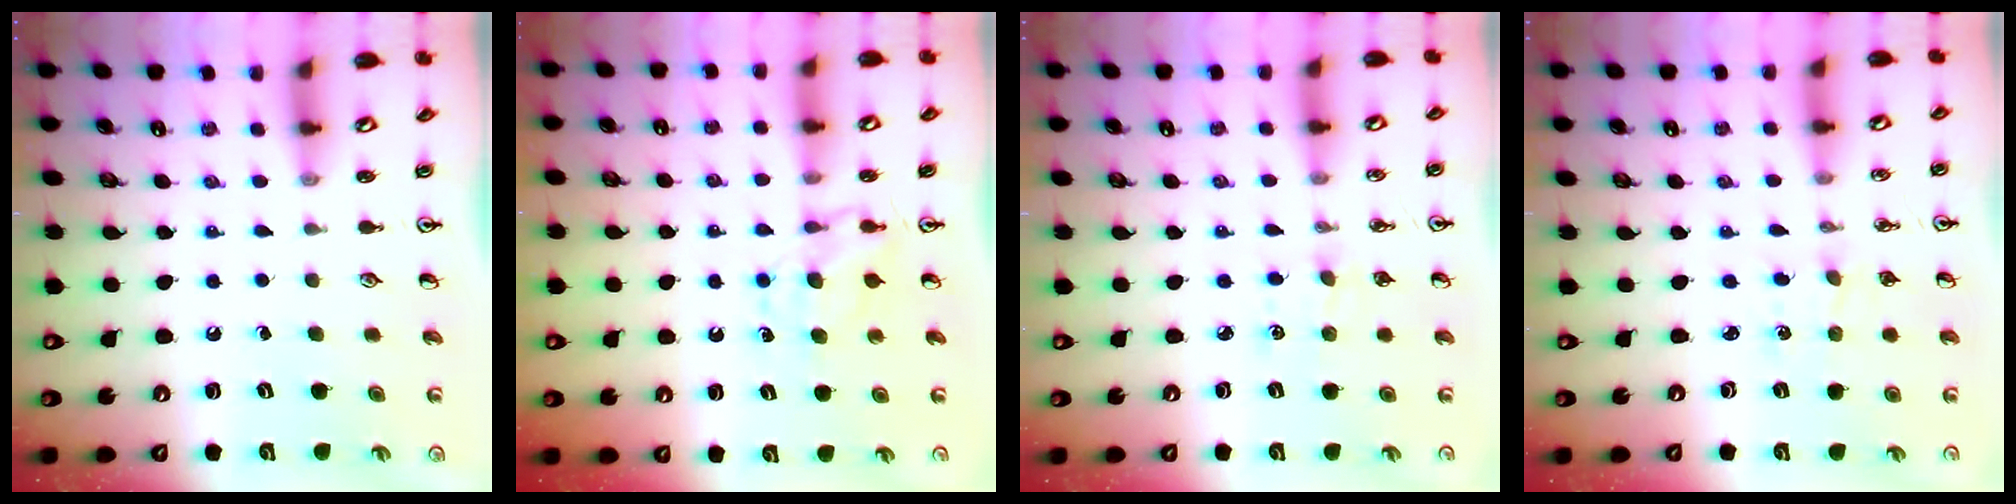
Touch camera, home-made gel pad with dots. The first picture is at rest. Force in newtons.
{"total": 6.1, "press": 6.1, "slide": 0.4}
{"total": 2.7, "press": 2.7, "slide": 0.4}
{"total": 0.0}